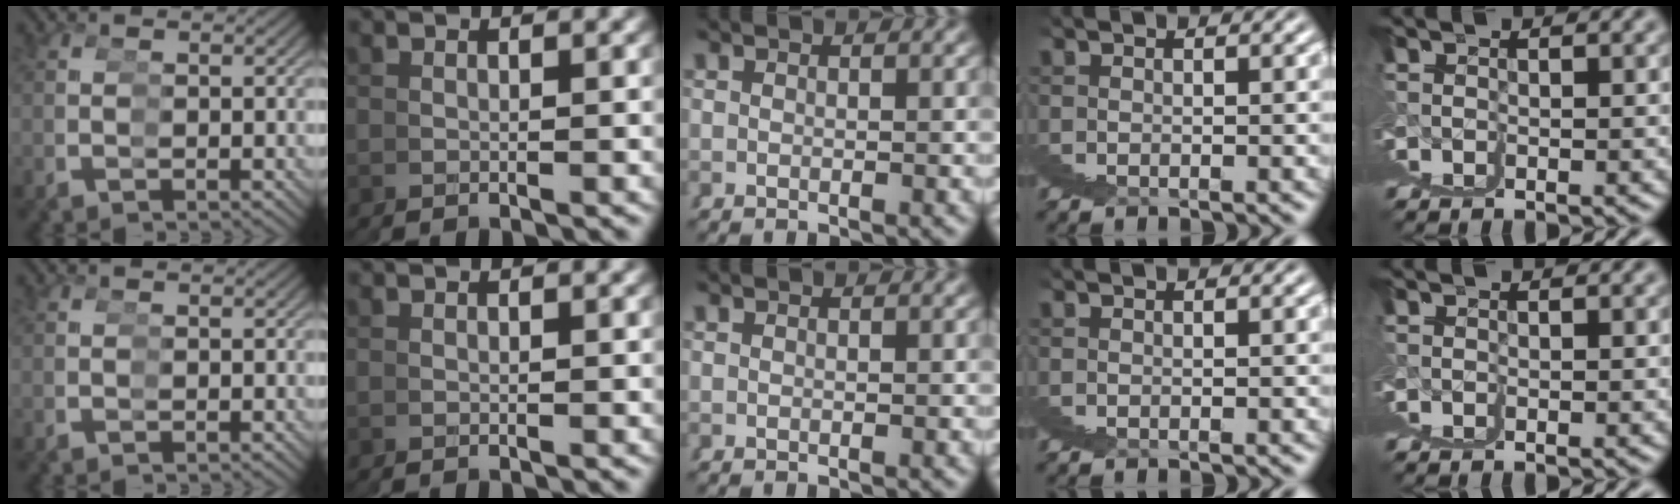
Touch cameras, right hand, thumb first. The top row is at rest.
{}